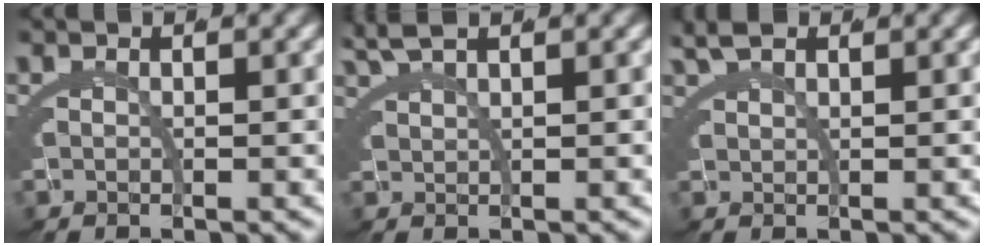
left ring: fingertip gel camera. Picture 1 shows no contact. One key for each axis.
{"total": 2.3, "fx": 2.1, "fy": -0.6, "fz": 0.5, "tx": -0.010, "ty": 0.010, "tz": 0.041}
{"total": 2.9, "fx": 2.5, "fy": 0.9, "fz": 1.2, "tx": -0.020, "ty": 0.014, "tz": 0.039}